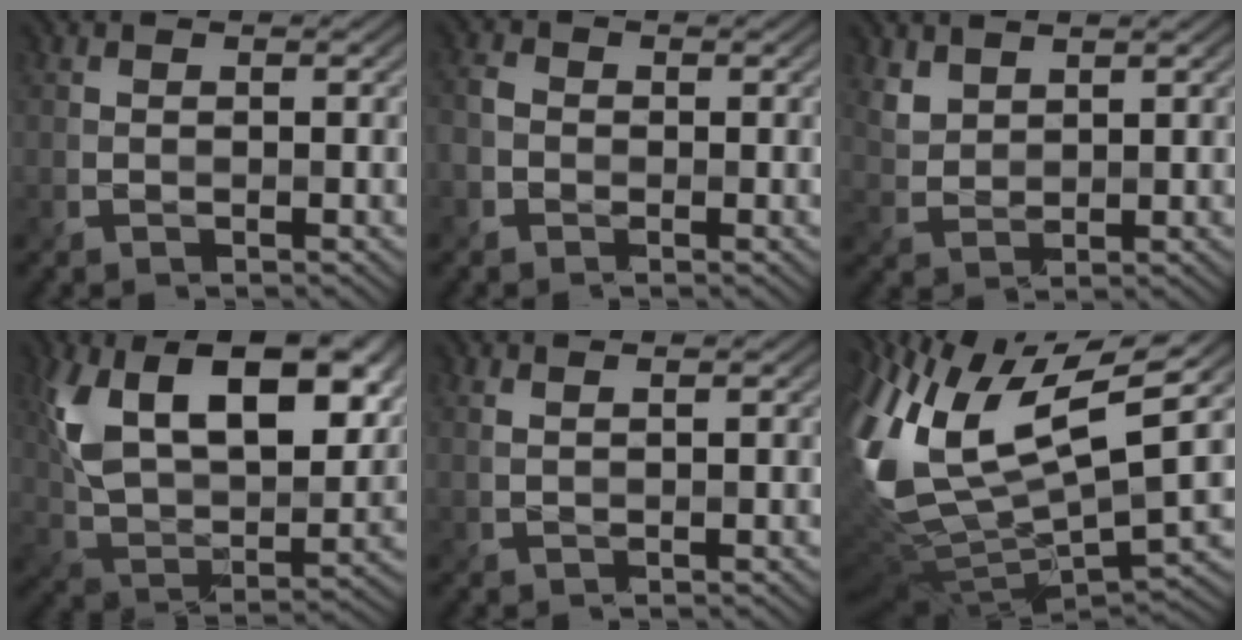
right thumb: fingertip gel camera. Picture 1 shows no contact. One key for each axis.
{"total": 2.7, "fx": -1.1, "fy": 2.1, "fz": 1.2, "tx": -0.033, "ty": -0.003, "tz": -0.027}
{"total": 2.9, "fx": 2.3, "fy": 1.4, "fz": 1.1, "tx": -0.037, "ty": -0.002, "tz": 0.059}
{"total": 16.9, "fx": 7.1, "fy": 9.0, "fz": 12.5, "tx": -0.244, "ty": 0.002, "tz": 0.125}
{"total": 2.0, "fx": 1.5, "fy": 0.6, "fz": 1.2, "tx": -0.014, "ty": -0.001, "tz": 0.017}
{"total": 15.9, "fx": 2.2, "fy": 6.8, "fz": 14.2, "tx": -0.334, "ty": 0.001, "tz": 0.049}